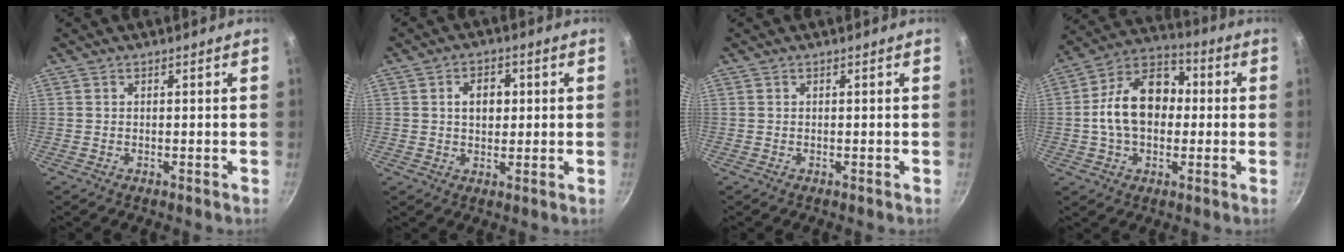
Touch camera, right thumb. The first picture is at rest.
{"total": 5.4, "force": [0.9, 3.9, 3.7], "torque": [-0.037, 0.006, 0.012]}
{"total": 0.0}
{"total": 15.6, "force": [0.1, 10.9, 11.1], "torque": [-0.151, 0.036, -0.018]}